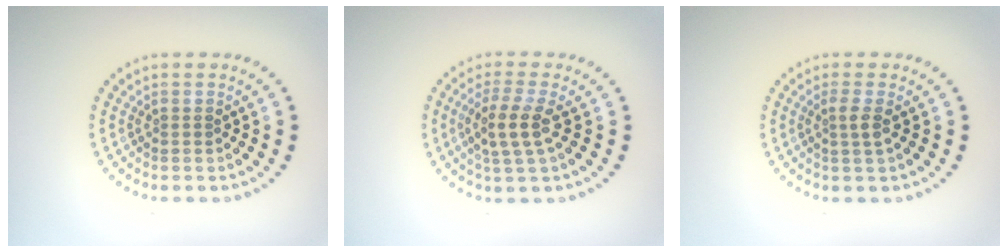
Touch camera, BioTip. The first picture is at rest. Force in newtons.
{"total": 3.0, "press": 2.6, "slide": 1.5}
{"total": 1.4, "press": 1.1, "slide": 0.9}